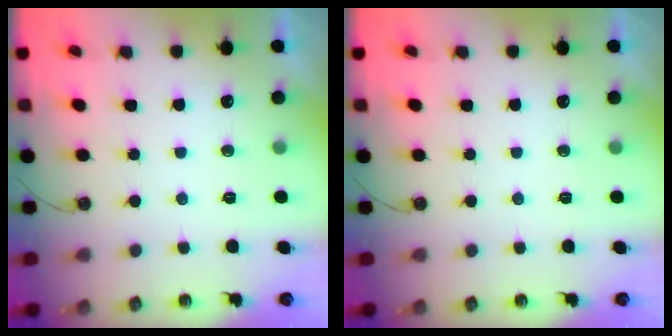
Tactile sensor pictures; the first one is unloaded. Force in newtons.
{"total": 0.0}